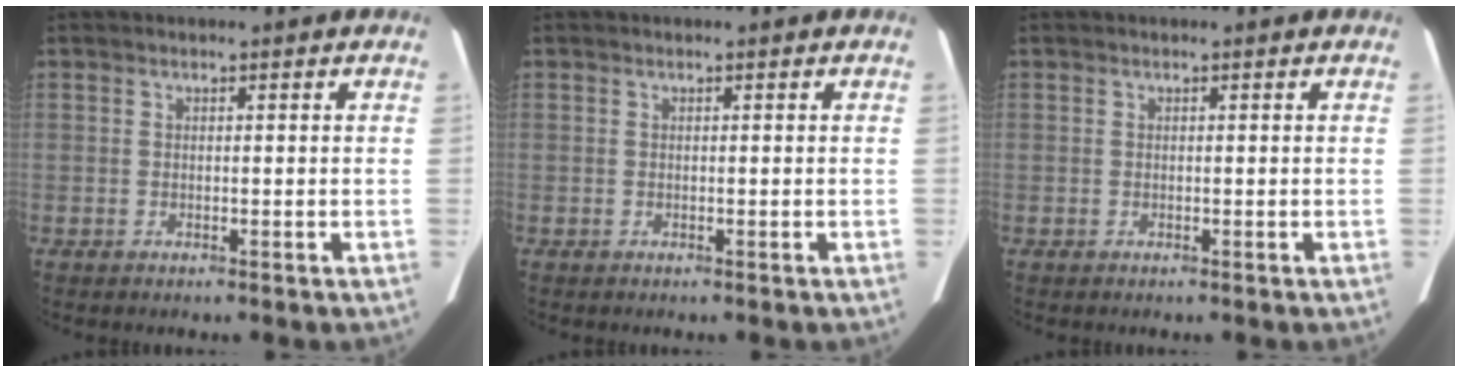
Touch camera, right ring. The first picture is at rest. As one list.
[{"total": 0.0}, {"total": 0.0}]